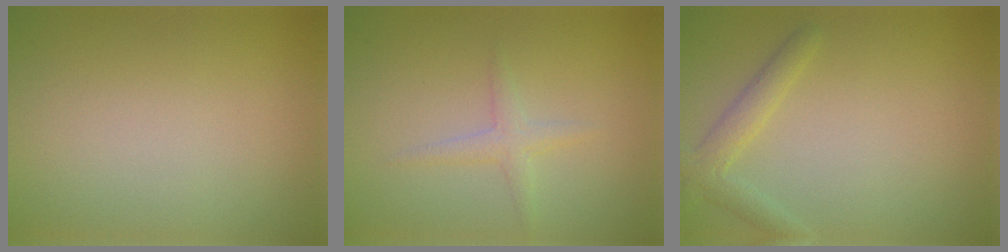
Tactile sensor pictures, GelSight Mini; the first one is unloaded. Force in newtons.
{"total": 1.5, "press": 1.5, "slide": 0.1}
{"total": 2.3, "press": 2.3, "slide": 0.1}